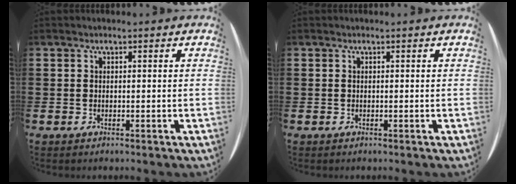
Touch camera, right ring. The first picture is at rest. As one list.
[{"total": 0.0}]